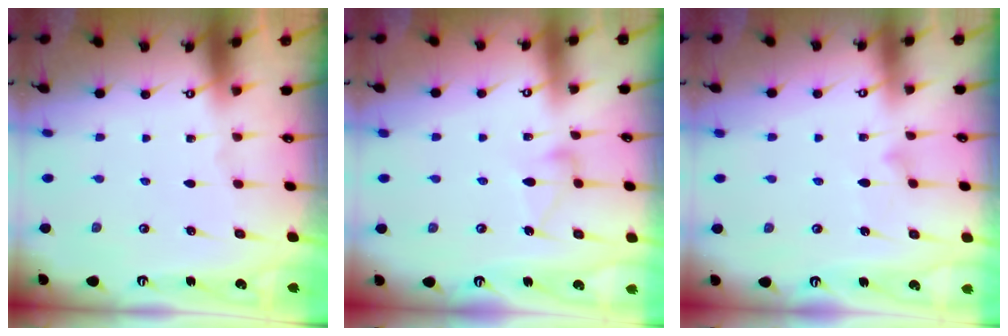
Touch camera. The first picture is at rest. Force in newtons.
{"total": 7.6, "press": 7.6, "slide": 0.2}
{"total": 8.1, "press": 8.0, "slide": 0.4}